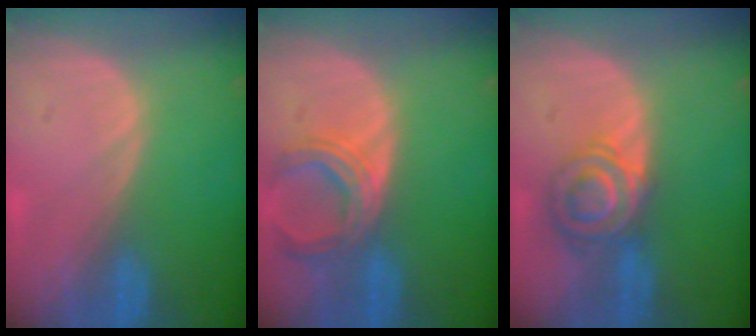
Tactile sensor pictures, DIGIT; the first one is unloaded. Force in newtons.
{"total": 5.7, "press": 5.7, "slide": 0.5}
{"total": 7.1, "press": 6.0, "slide": 3.8}